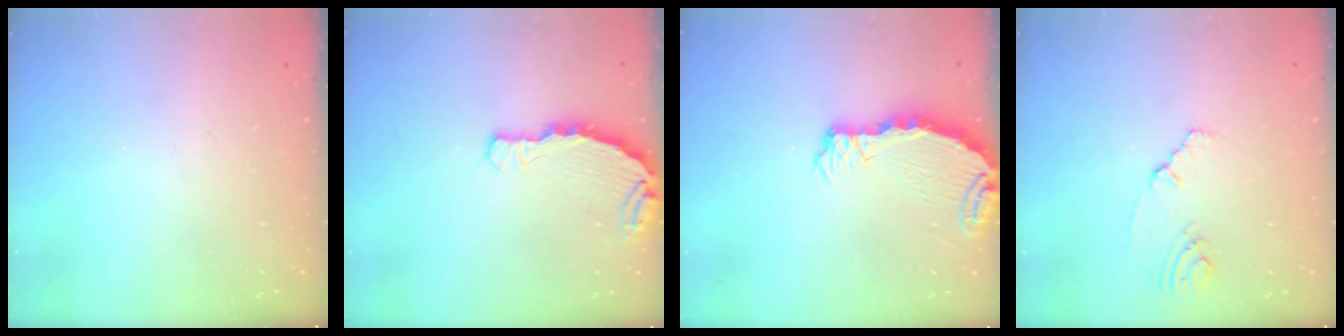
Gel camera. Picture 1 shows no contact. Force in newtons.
{"total": 5.3, "press": 5.3, "slide": 0.5}
{"total": 6.7, "press": 6.6, "slide": 0.8}
{"total": 2.7, "press": 2.6, "slide": 0.4}